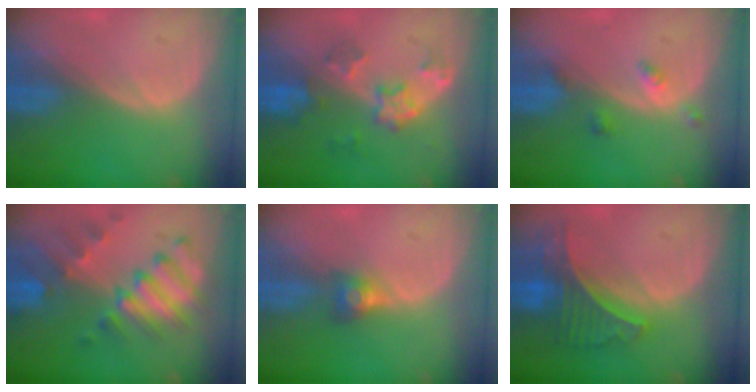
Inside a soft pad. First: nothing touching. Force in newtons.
{"total": 6.0, "press": 5.5, "slide": 2.6}
{"total": 2.5, "press": 2.5, "slide": 0.2}
{"total": 10.0, "press": 8.8, "slide": 4.7}
{"total": 2.8, "press": 2.6, "slide": 1.0}
{"total": 7.8, "press": 6.8, "slide": 3.8}